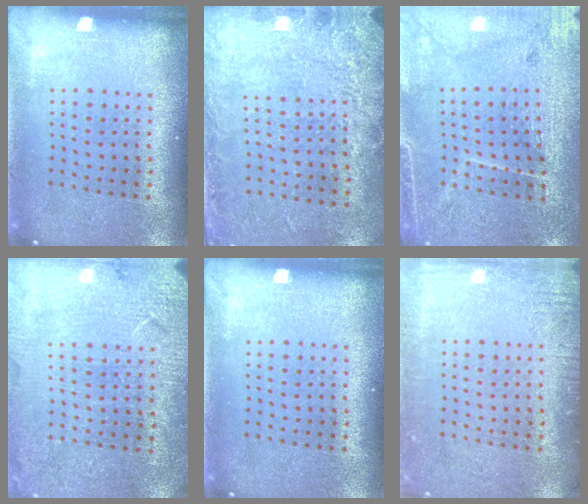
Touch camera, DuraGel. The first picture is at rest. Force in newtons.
{"total": 2.8, "press": 1.9, "slide": 2.1}
{"total": 3.2, "press": 3.0, "slide": 1.1}
{"total": 2.9, "press": 2.9, "slide": 0.3}
{"total": 0.0}
{"total": 2.0, "press": 1.9, "slide": 0.2}